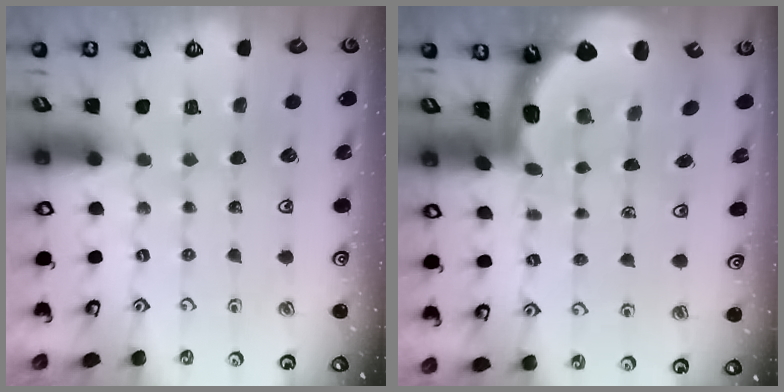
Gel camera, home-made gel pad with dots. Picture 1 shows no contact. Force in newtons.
{"total": 3.4, "press": 2.5, "slide": 2.3}